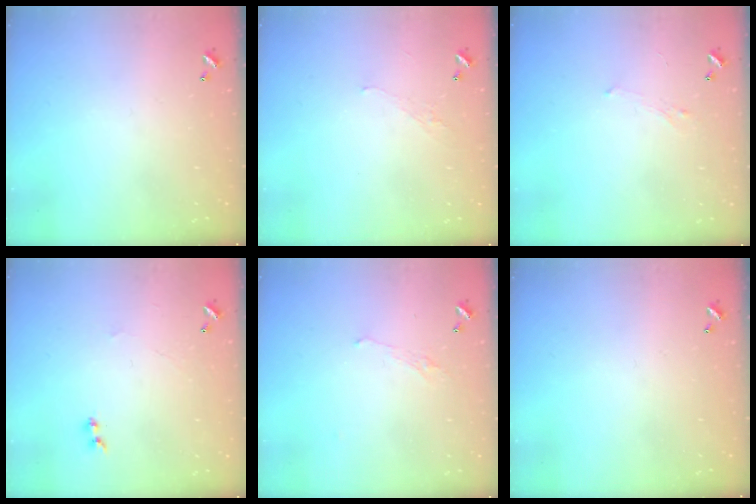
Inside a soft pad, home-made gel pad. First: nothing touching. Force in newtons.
{"total": 0.5, "press": 0.1, "slide": 0.5}
{"total": 0.9, "press": 0.7, "slide": 0.6}
{"total": 1.0, "press": 0.3, "slide": 1.0}
{"total": 0.9, "press": 0.4, "slide": 0.8}
{"total": 0.0}